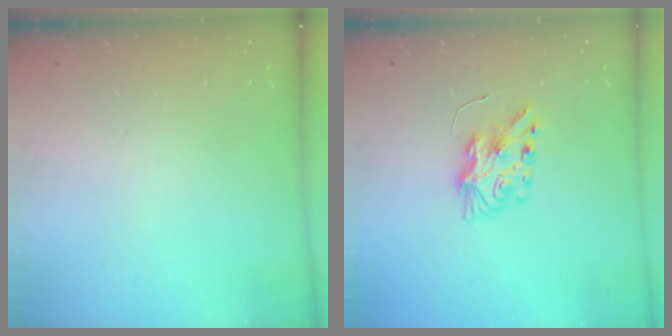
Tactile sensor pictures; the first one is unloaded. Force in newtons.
{"total": 7.7, "press": 7.7, "slide": 0.3}